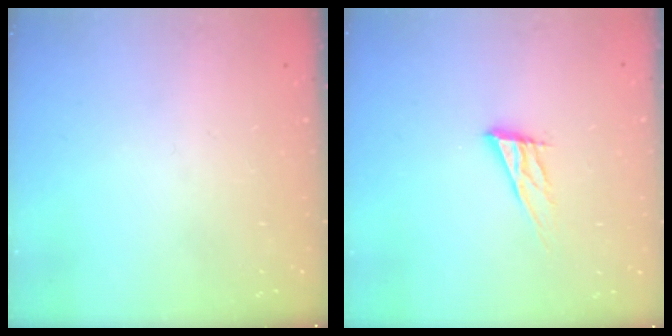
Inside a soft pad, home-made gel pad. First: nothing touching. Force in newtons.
{"total": 11.0, "press": 10.7, "slide": 2.6}